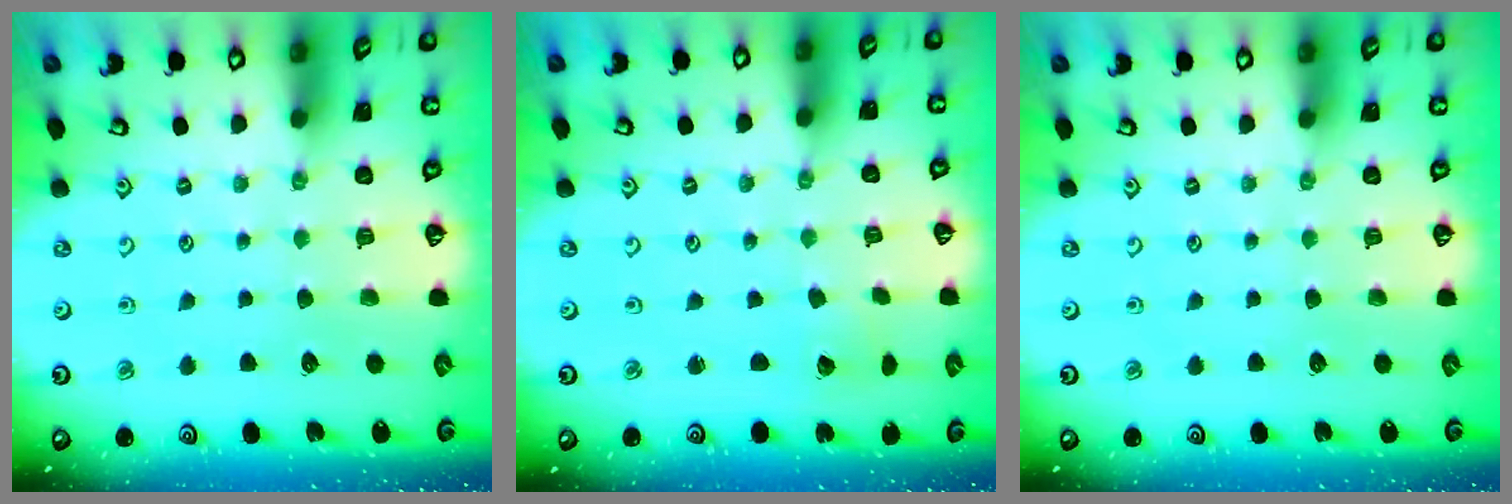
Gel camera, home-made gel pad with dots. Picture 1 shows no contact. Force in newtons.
{"total": 2.3, "press": 2.3, "slide": 0.1}
{"total": 0.0}